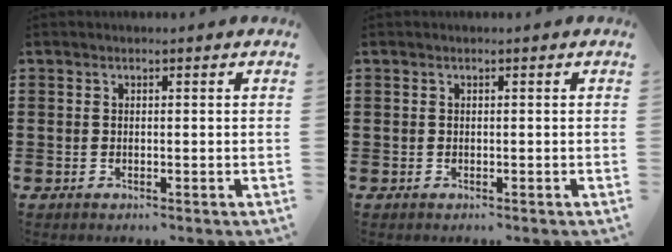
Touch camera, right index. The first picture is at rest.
{"total": 0.0}